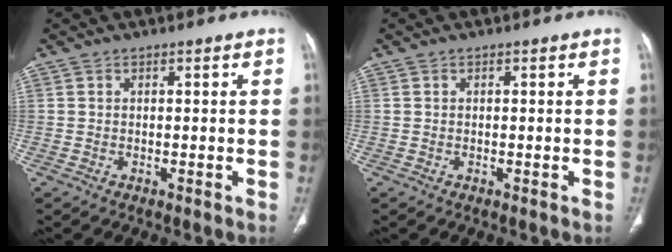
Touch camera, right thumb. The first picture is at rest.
{"total": 0.0}